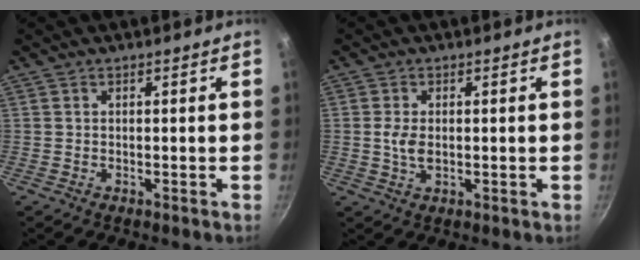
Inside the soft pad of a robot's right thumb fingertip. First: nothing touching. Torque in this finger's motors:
{"motor_torque": [1.62, 1.48, 0.07, -0.36, 0.02]}